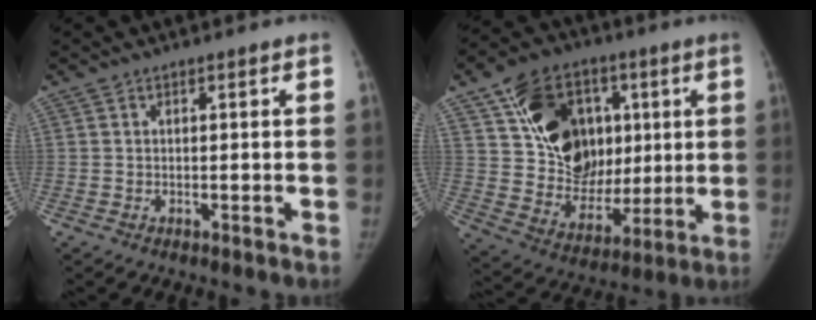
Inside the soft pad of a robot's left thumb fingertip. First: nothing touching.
{"total": 21.7, "force": [6.8, 16.4, 12.4], "torque": [-0.168, -0.006, 0.128]}